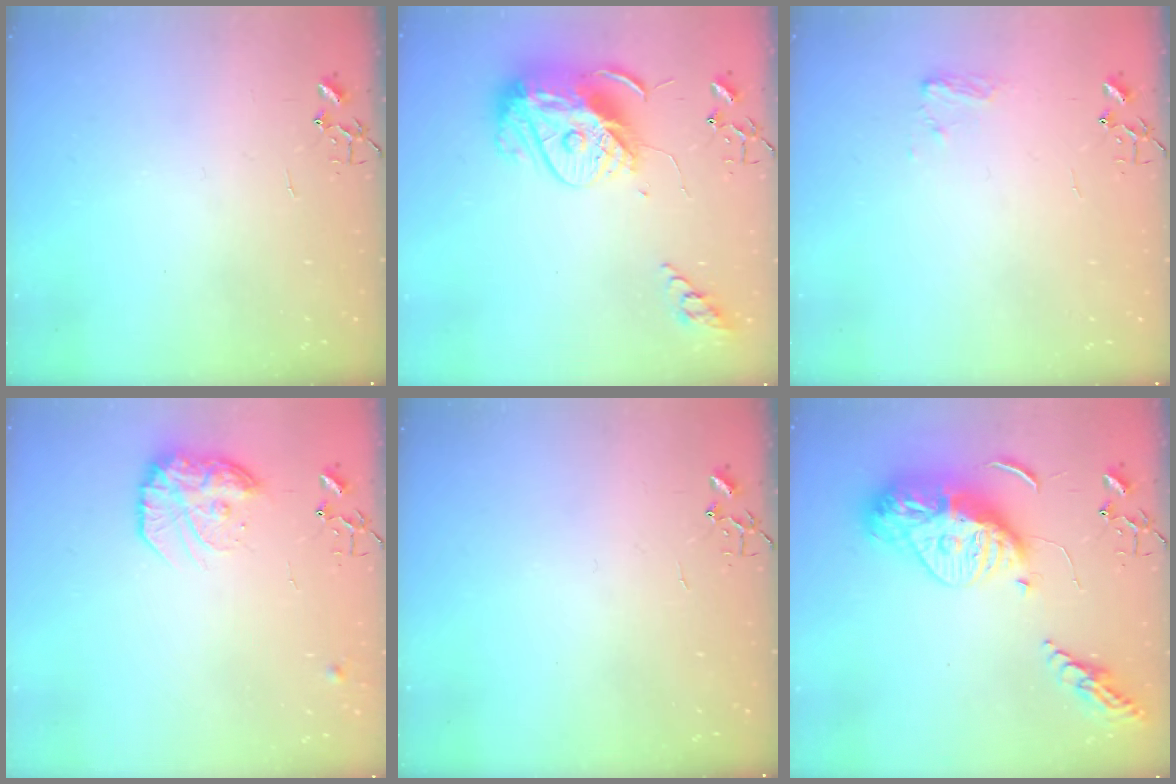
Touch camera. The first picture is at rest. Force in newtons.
{"total": 16.5, "press": 16.4, "slide": 1.3}
{"total": 7.2, "press": 7.2, "slide": 0.5}
{"total": 15.0, "press": 15.0, "slide": 1.2}
{"total": 0.0}
{"total": 18.2, "press": 18.1, "slide": 1.5}